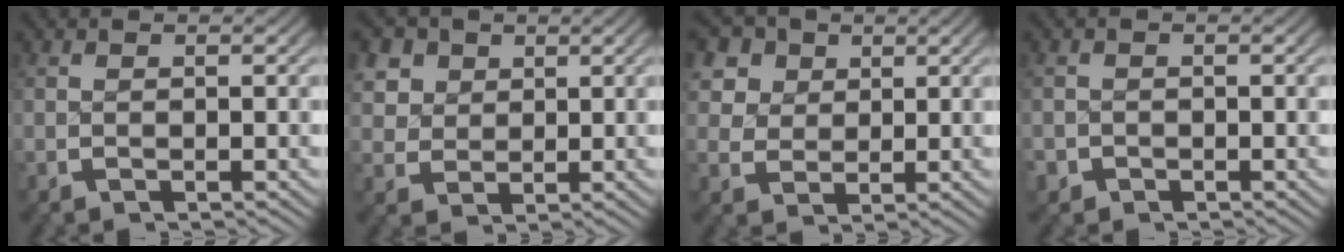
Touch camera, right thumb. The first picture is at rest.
{"total": 5.7, "force": [2.4, 4.5, 2.4], "torque": [-0.061, -0.011, 0.047]}
{"total": 6.4, "force": [2.6, 5.0, 2.9], "torque": [-0.068, -0.008, 0.045]}
{"total": 1.6, "force": [-1.0, 1.2, 0.0], "torque": [-0.004, -0.010, -0.016]}